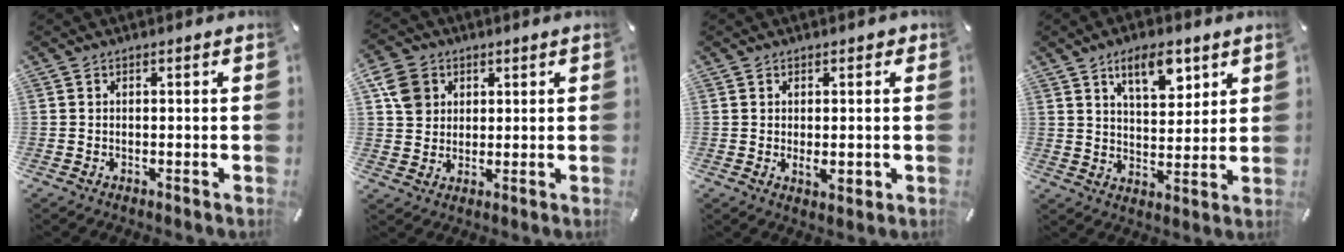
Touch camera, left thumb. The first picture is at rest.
{"total": 7.6, "force": [2.5, 6.7, 2.8], "torque": [-0.053, 0.004, 0.049]}
{"total": 4.3, "force": [0.0, 2.8, 3.3], "torque": [-0.036, -0.006, -0.002]}
{"total": 10.0, "force": [5.9, 4.8, 6.5], "torque": [-0.095, -0.023, 0.099]}